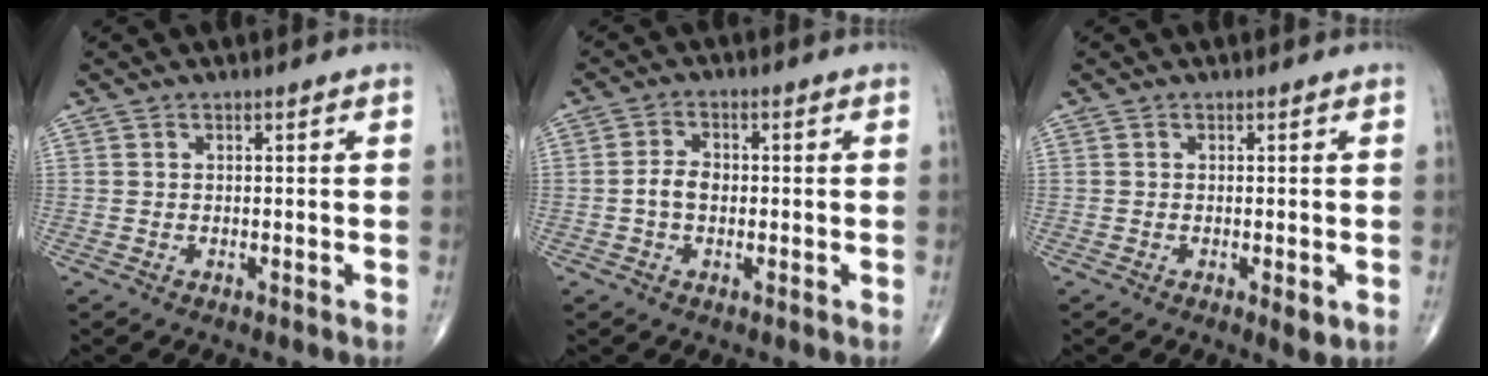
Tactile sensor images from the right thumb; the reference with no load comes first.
{"total": 3.6, "force": [-0.5, 2.5, 2.6], "torque": [-0.047, 0.012, -0.014]}
{"total": 2.1, "force": [-0.5, 0.6, 2.0], "torque": [-0.028, -0.007, -0.004]}